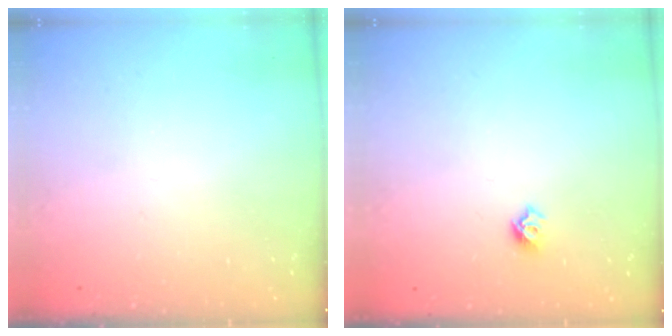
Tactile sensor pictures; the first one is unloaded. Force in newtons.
{"total": 4.9, "press": 4.8, "slide": 0.8}